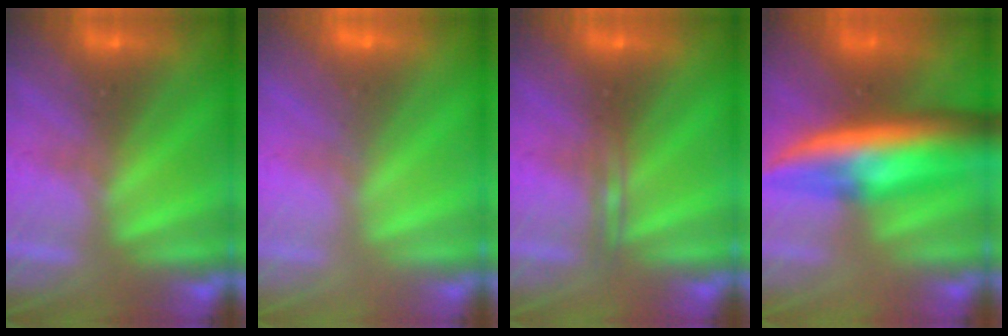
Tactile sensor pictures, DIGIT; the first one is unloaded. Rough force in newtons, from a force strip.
{"total": 4.0}
{"total": 2.3}
{"total": 9.0}